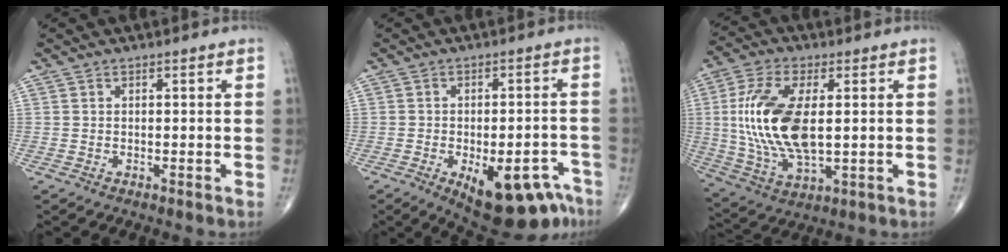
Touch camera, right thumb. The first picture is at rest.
{"total": 16.0, "force": [-8.5, 7.1, 11.5], "torque": [-0.100, 0.039, -0.103]}
{"total": 17.8, "force": [1.4, 8.4, 15.6], "torque": [-0.325, -0.009, 0.033]}